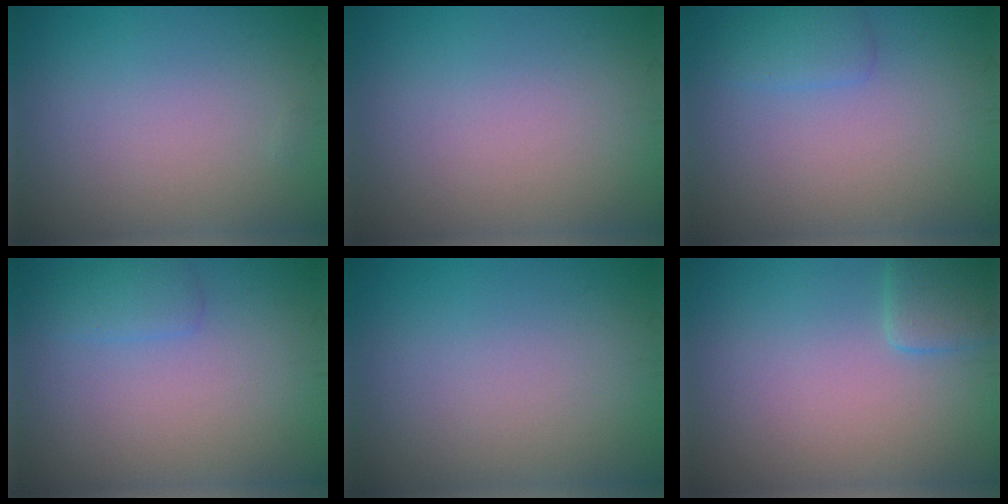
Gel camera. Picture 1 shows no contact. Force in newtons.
{"total": 0.0}
{"total": 1.5, "press": 1.5, "slide": 0.1}
{"total": 1.5, "press": 1.5, "slide": 0.1}
{"total": 0.0}
{"total": 2.4, "press": 2.4, "slide": 0.3}